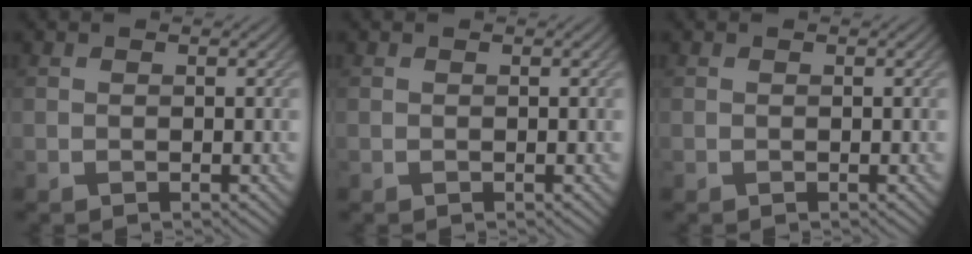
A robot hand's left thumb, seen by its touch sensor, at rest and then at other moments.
{"total": 0.0}
{"total": 0.0}